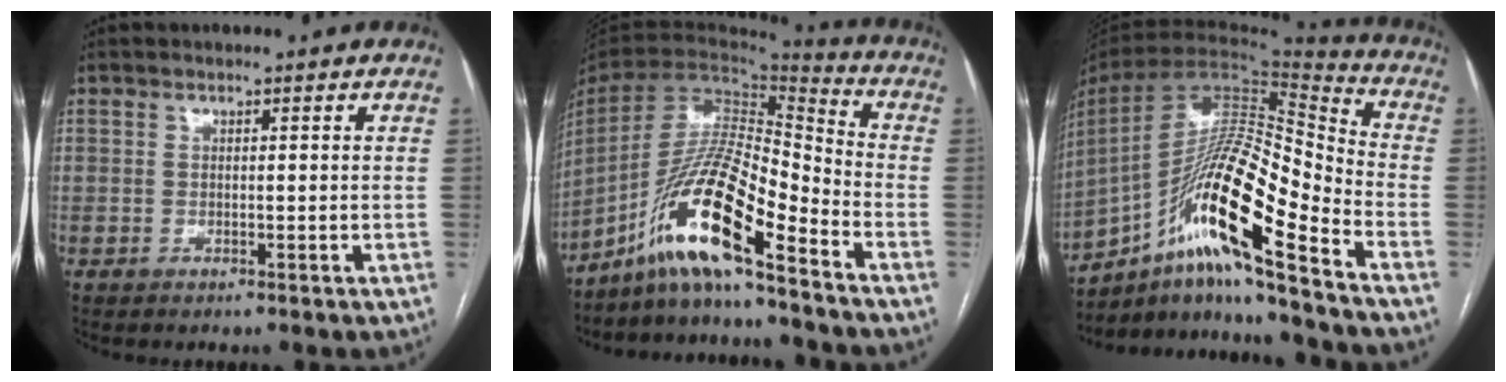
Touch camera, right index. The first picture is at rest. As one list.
[{"total": 15.6, "force": [-10.6, 1.2, 11.3], "torque": [-0.217, 0.007, -0.196]}, {"total": 21.6, "force": [-12.1, 1.7, 17.8], "torque": [-0.338, 0.001, -0.217]}]